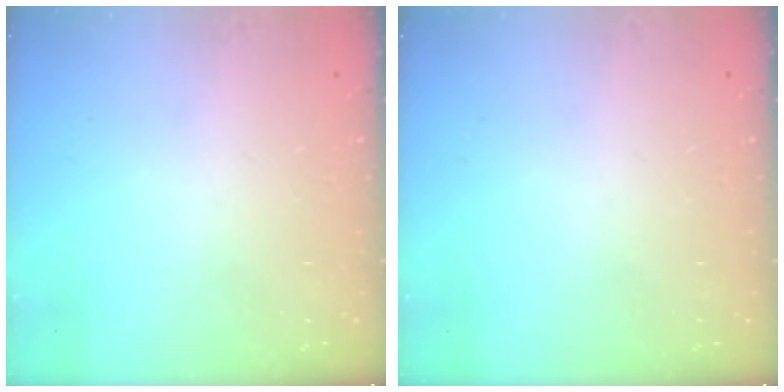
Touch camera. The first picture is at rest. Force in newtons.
{"total": 0.0}